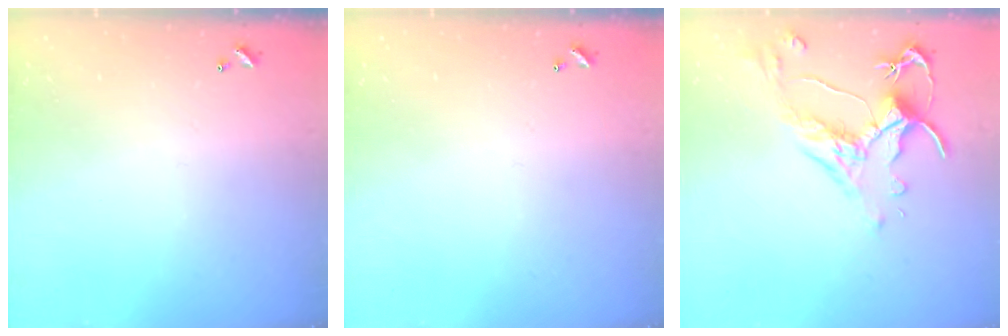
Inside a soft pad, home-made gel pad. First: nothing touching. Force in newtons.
{"total": 0.0}
{"total": 2.6, "press": 2.2, "slide": 1.3}